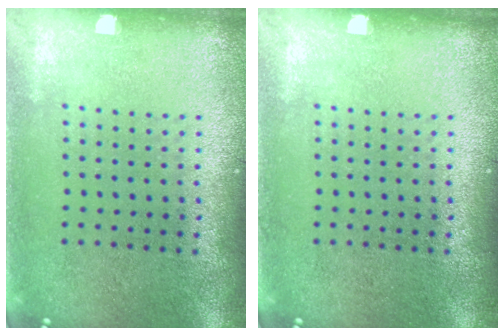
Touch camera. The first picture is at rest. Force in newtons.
{"total": 0.0}